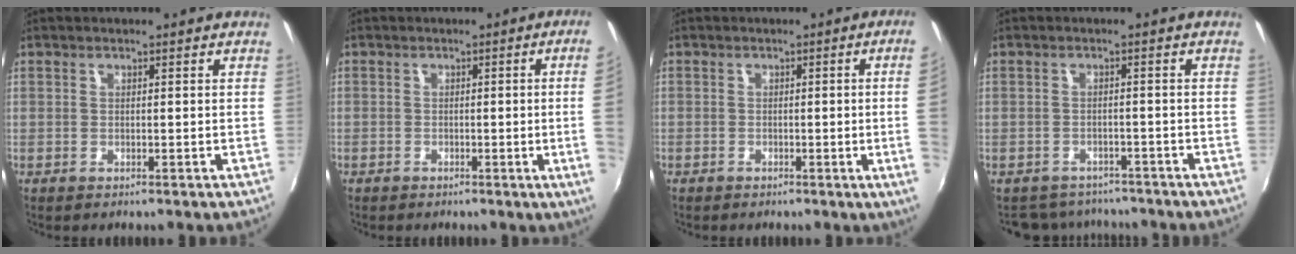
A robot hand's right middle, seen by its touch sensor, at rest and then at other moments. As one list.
[{"total": 5.9, "force": [-0.2, -1.7, 5.6], "torque": [-0.077, -0.012, 0.000]}, {"total": 5.3, "force": [-0.1, -1.8, 5.0], "torque": [-0.074, -0.010, 0.002]}, {"total": 8.2, "force": [-7.3, 3.4, 1.7], "torque": [-0.045, 0.005, -0.101]}]